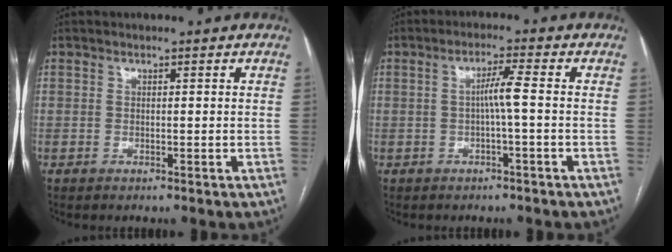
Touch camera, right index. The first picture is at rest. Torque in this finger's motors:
{"motor_torque": [0.21, -0.14, 0.12, 0.07]}